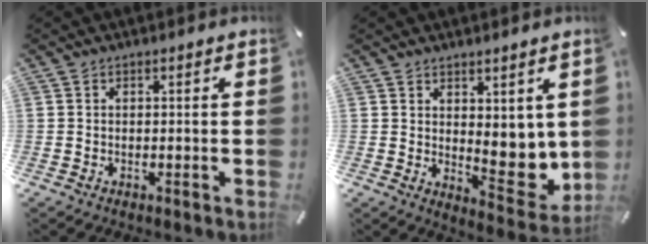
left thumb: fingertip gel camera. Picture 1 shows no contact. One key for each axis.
{"total": 9.1, "fx": 1.3, "fy": 5.2, "fz": 7.4, "tx": -0.070, "ty": -0.039, "tz": 0.037}